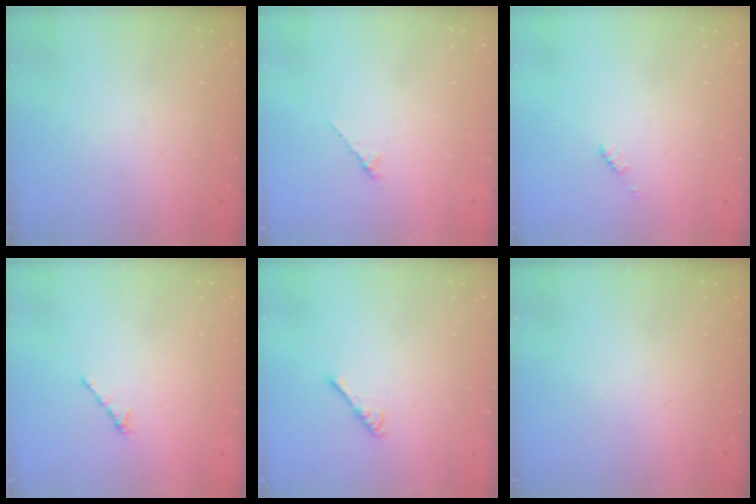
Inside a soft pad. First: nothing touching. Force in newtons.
{"total": 1.6, "press": 1.5, "slide": 0.5}
{"total": 1.2, "press": 1.2, "slide": 0.2}
{"total": 1.7, "press": 1.6, "slide": 0.5}
{"total": 2.6, "press": 2.6, "slide": 0.5}
{"total": 0.0}